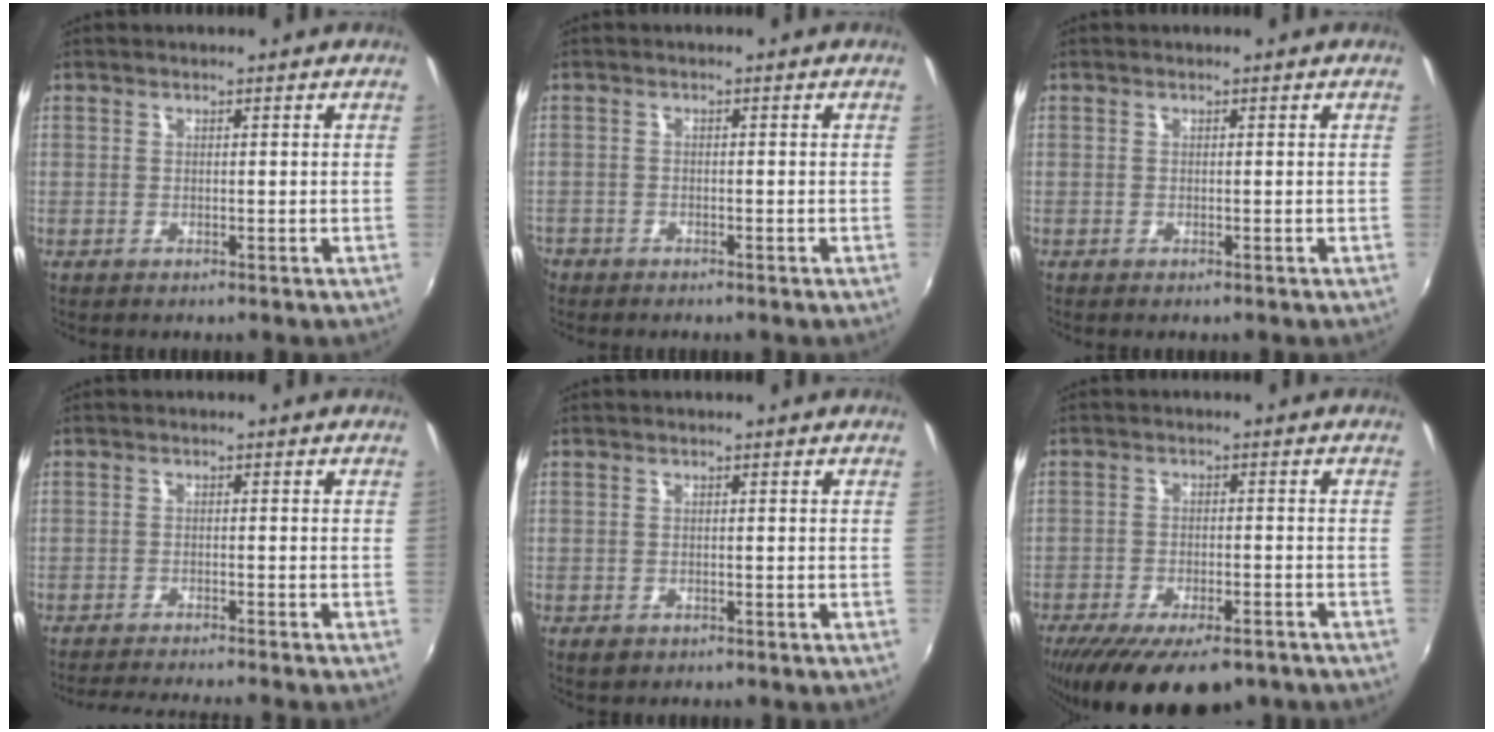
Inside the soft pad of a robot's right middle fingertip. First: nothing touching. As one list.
[{"total": 2.7, "force": [-2.1, 1.7, 0.4], "torque": [-0.022, -0.004, -0.042]}, {"total": 0.0}, {"total": 7.1, "force": [-6.5, -0.8, 2.7], "torque": [-0.065, -0.013, -0.102]}, {"total": 1.8, "force": [-1.0, 1.3, 0.7], "torque": [-0.015, -0.004, -0.014]}, {"total": 16.9, "force": [-12.1, 6.2, 10.0], "torque": [-0.201, -0.046, -0.179]}]